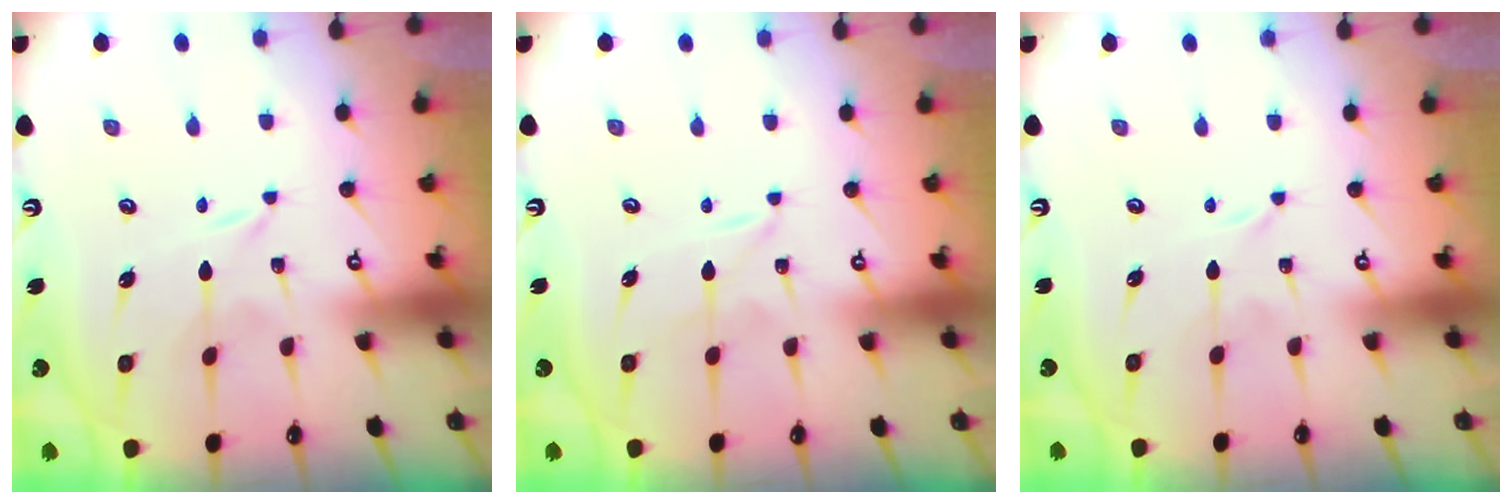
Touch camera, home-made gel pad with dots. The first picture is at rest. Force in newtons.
{"total": 2.7, "press": 2.7, "slide": 0.2}
{"total": 0.0}